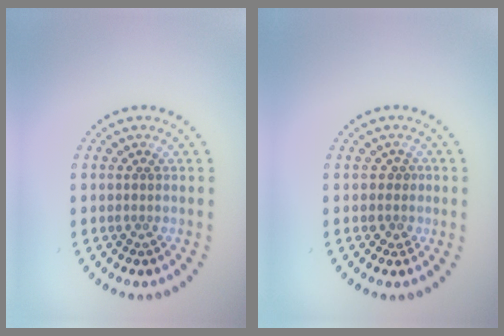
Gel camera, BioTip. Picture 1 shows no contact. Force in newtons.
{"total": 1.5, "press": 1.1, "slide": 0.9}